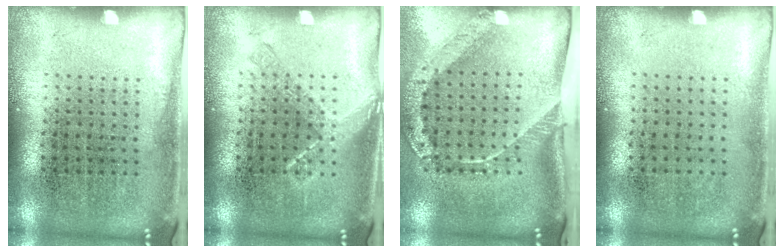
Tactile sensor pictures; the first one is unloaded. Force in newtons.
{"total": 1.9, "press": 1.9, "slide": 0.3}
{"total": 2.5, "press": 1.6, "slide": 1.9}
{"total": 0.0}